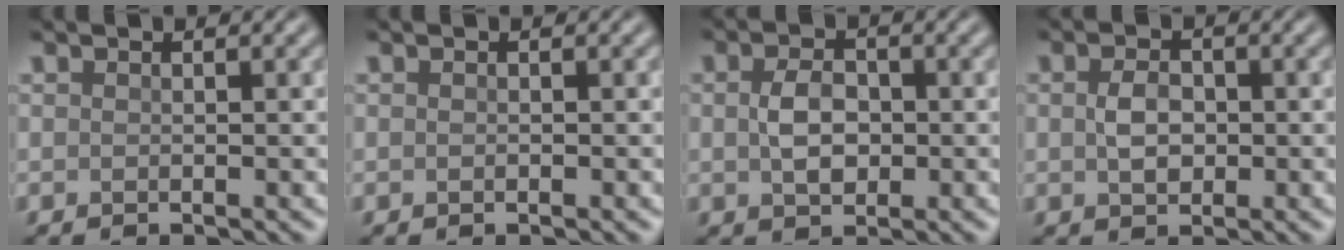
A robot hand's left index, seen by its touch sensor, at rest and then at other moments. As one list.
[{"total": 0.0}, {"total": 3.4, "force": [0.0, 2.3, 2.5], "torque": [-0.052, -0.001, -0.001]}, {"total": 2.7, "force": [0.0, 1.9, 1.9], "torque": [-0.040, 0.000, 0.000]}]